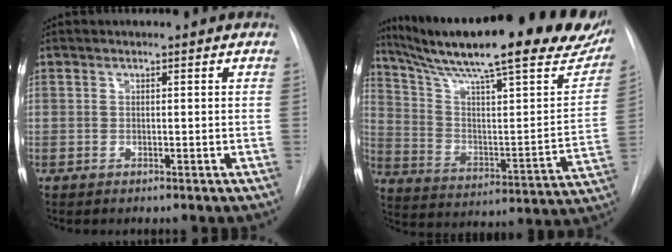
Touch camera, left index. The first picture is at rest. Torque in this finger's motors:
{"motor_torque": [0.00, -2.14, 0.08, 0.10]}